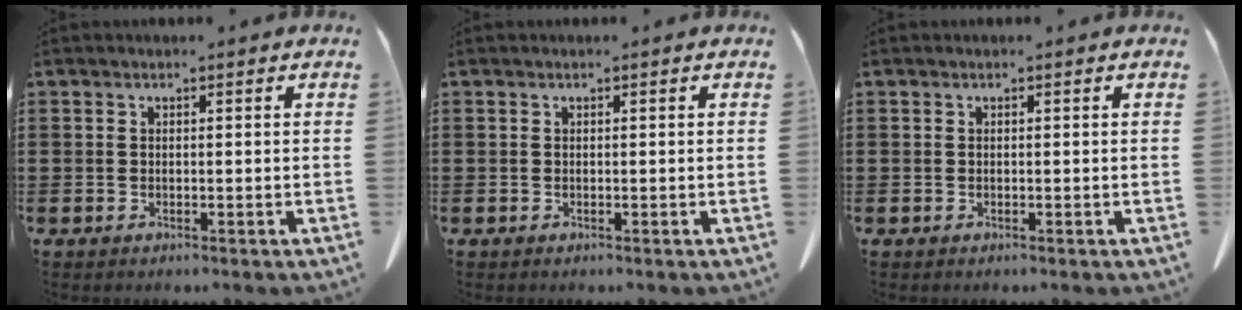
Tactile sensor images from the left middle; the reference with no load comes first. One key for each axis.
{"total": 0.0}
{"total": 0.0}